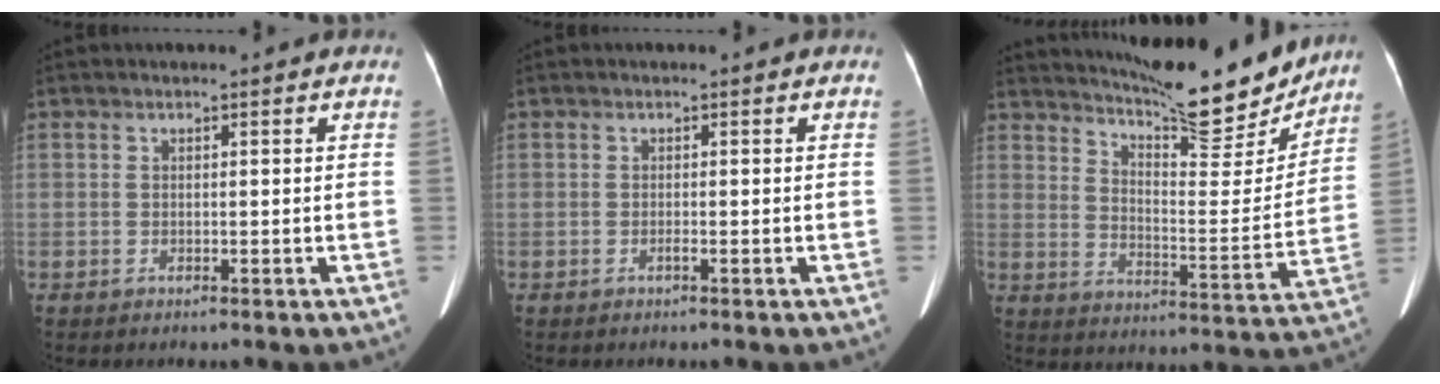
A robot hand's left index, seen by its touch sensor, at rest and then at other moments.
{"total": 0.0}
{"total": 17.9, "force": [16.2, 2.5, 7.2], "torque": [-0.113, -0.037, 0.226]}